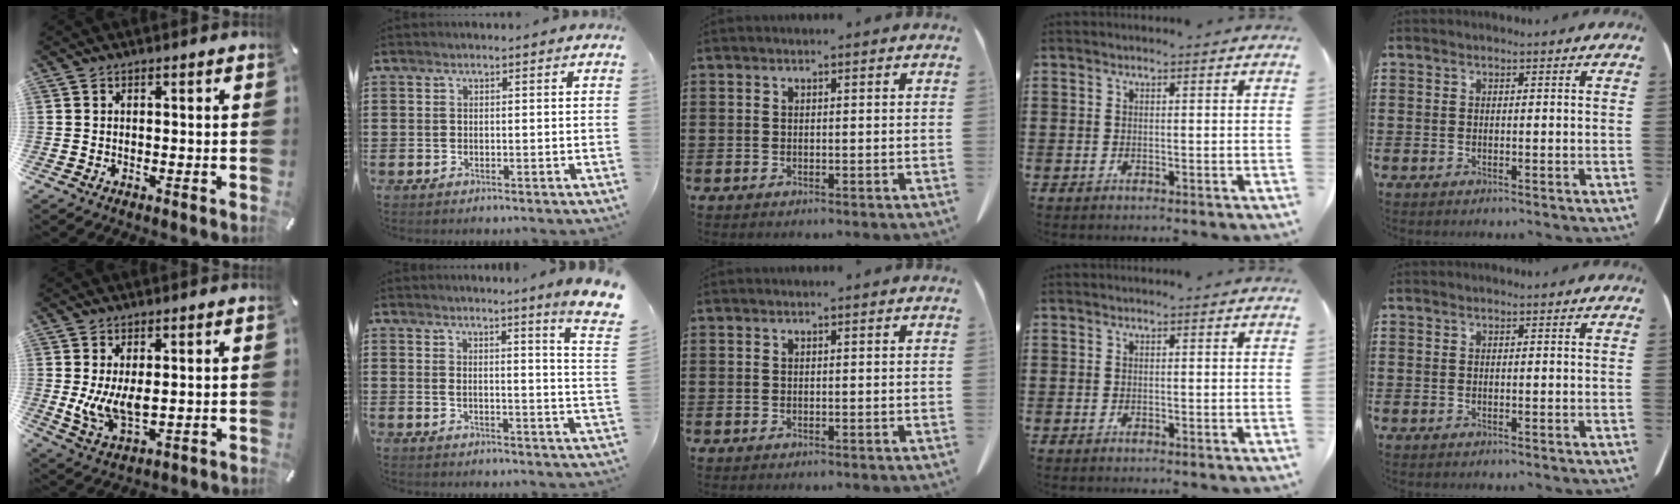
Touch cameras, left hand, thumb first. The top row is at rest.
{"thumb": {"total": 7.8, "force": [0.9, 4.2, 6.5], "torque": [-0.145, -0.012, 0.013]}, "index": {"total": 4.0, "force": [3.0, -1.2, 2.2], "torque": [-0.056, -0.028, 0.045]}}